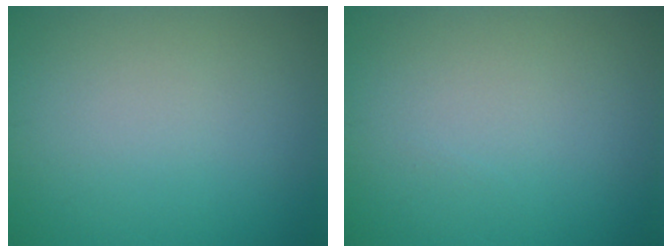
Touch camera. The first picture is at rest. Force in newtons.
{"total": 0.0}